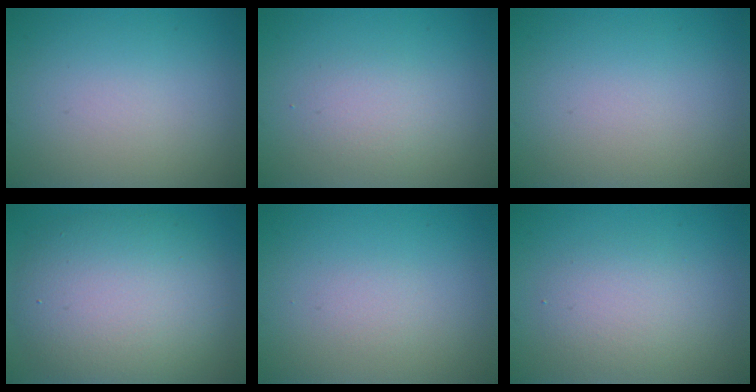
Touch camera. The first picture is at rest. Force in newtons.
{"total": 1.6, "press": 1.6, "slide": 0.0}
{"total": 0.0}
{"total": 8.8, "press": 8.8, "slide": 0.5}
{"total": 0.7, "press": 0.7, "slide": 0.1}
{"total": 2.7, "press": 2.6, "slide": 0.3}